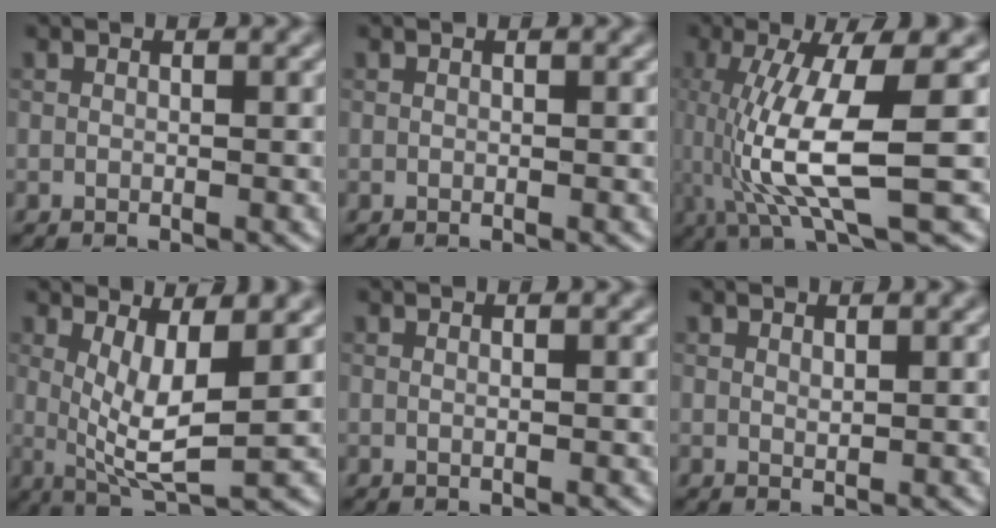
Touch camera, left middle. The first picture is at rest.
{"total": 0.0}
{"total": 8.7, "force": [-0.7, 1.9, 8.4], "torque": [-0.155, -0.010, -0.006]}
{"total": 5.8, "force": [1.0, 1.6, 5.5], "torque": [-0.100, -0.013, 0.023]}
{"total": 0.5, "force": [0.1, 0.3, 0.4], "torque": [-0.003, -0.001, -0.004]}
{"total": 0.6, "force": [0.5, 0.1, 0.3], "torque": [-0.007, -0.002, 0.010]}